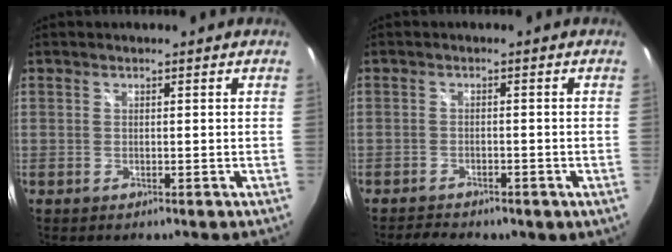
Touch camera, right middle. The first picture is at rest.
{"total": 5.4, "force": [-3.8, 2.6, 2.7], "torque": [-0.062, -0.005, -0.050]}